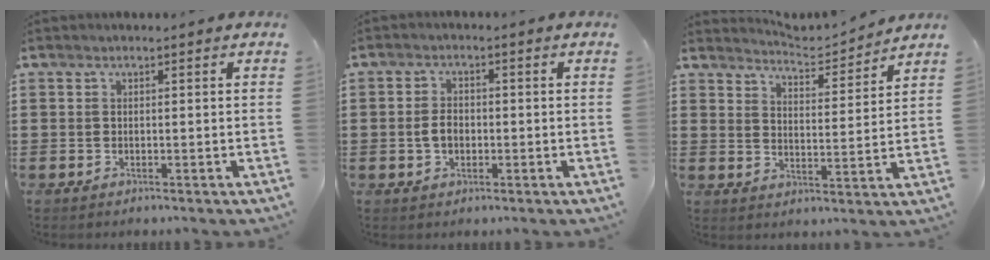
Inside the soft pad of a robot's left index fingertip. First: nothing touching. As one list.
[{"total": 3.3, "force": [-0.4, 2.1, 2.5], "torque": [-0.055, 0.001, -0.011]}, {"total": 4.2, "force": [4.2, 0.0, 0.3], "torque": [-0.021, -0.033, 0.067]}]